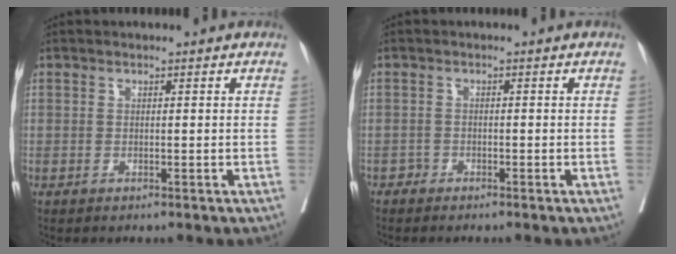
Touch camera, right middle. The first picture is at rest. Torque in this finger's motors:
{"motor_torque": [-0.22, -0.02, -0.05, -0.01]}